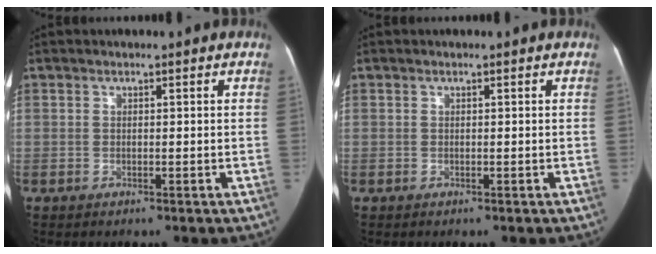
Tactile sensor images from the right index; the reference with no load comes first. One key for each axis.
{"total": 0.0}